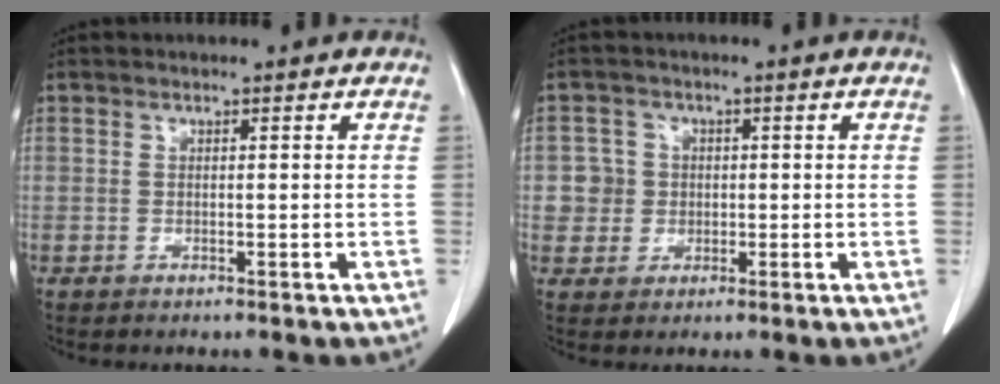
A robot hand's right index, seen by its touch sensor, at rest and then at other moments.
{"total": 3.9, "force": [0.1, 3.9, 0.0], "torque": [0.013, 0.012, 0.006]}